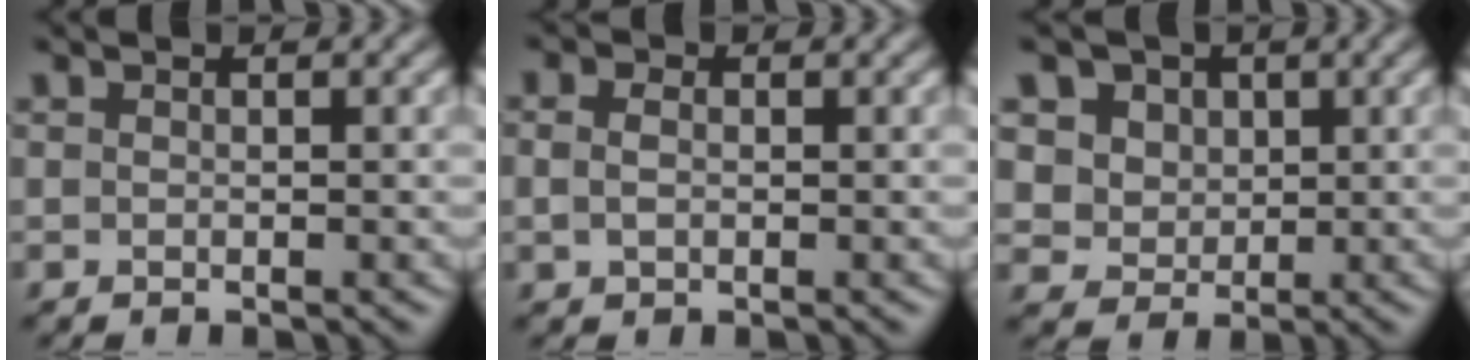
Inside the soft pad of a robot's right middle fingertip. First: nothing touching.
{"total": 1.9, "force": [0.4, 1.4, 1.2], "torque": [-0.026, 0.004, -0.001]}
{"total": 6.5, "force": [3.2, 5.1, 2.5], "torque": [-0.056, 0.001, 0.047]}